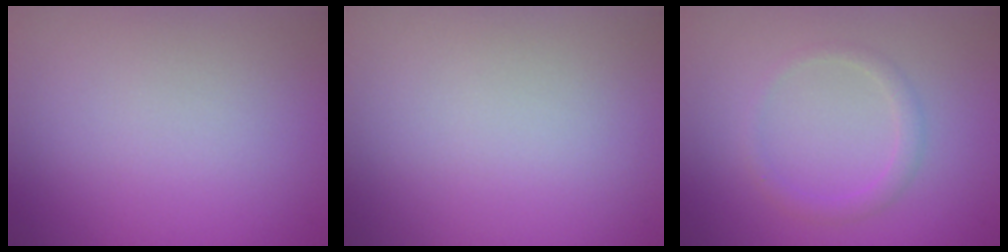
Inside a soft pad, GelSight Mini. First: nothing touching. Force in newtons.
{"total": 0.0}
{"total": 1.5, "press": 1.5, "slide": 0.1}